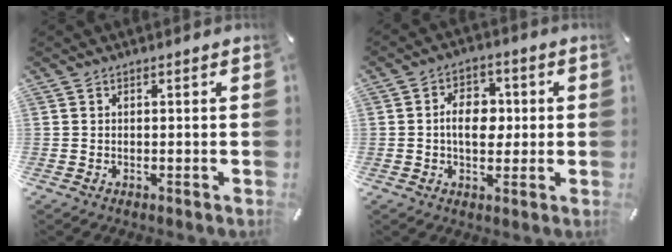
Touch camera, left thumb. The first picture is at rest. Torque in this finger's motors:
{"motor_torque": [-0.44, 0.82, 0.48, -0.25, 0.07]}